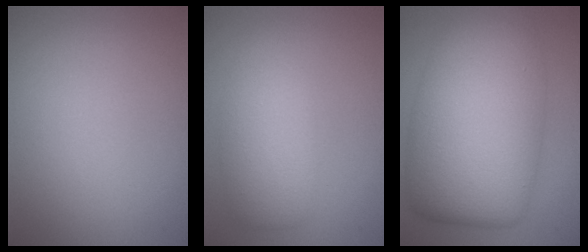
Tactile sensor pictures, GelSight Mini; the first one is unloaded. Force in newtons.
{"total": 4.4, "press": 4.4, "slide": 0.4}
{"total": 12.9, "press": 12.9, "slide": 0.3}